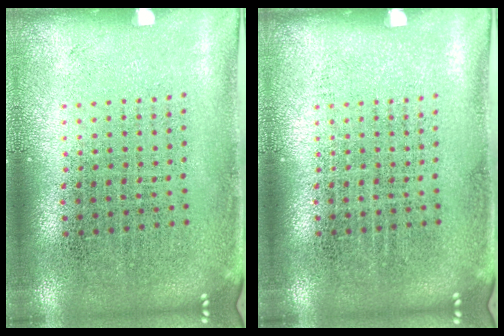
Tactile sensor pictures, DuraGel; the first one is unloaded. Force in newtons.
{"total": 0.0}